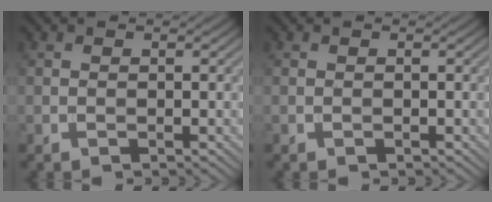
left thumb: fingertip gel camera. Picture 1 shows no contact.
{"total": 0.0}